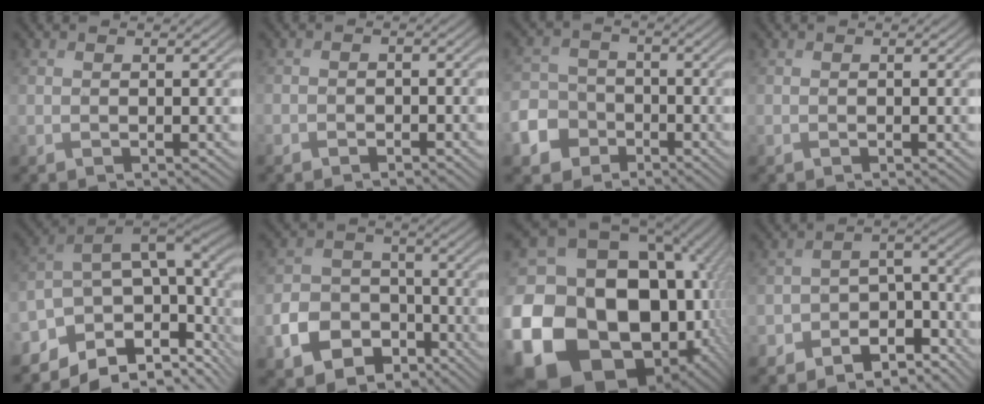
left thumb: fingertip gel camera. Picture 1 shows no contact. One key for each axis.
{"total": 1.5, "fx": -1.2, "fy": 0.7, "fz": 0.5, "tx": -0.009, "ty": -0.001, "tz": -0.025}
{"total": 6.7, "fx": -3.5, "fy": 5.4, "fz": 2.1, "tx": -0.055, "ty": -0.014, "tz": -0.089}
{"total": 0.0}
{"total": 12.9, "fx": -2.7, "fy": 7.4, "fz": 10.2, "tx": -0.206, "ty": -0.011, "tz": -0.045}
{"total": 9.1, "fx": -4.8, "fy": 6.6, "fz": 4.0, "tx": -0.096, "ty": -0.020, "tz": -0.091}
{"total": 24.8, "fx": -4.2, "fy": 19.7, "fz": 14.5, "tx": -0.337, "ty": -0.029, "tz": -0.070}
{"total": 9.5, "fx": -7.0, "fy": 4.5, "fz": 4.7, "tx": -0.076, "ty": -0.012, "tz": -0.125}